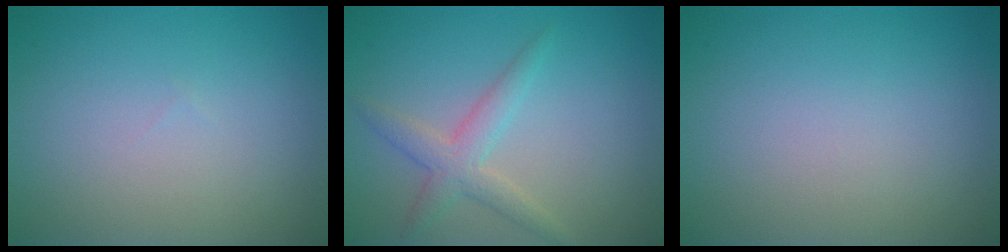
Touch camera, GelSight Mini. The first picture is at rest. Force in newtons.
{"total": 2.7, "press": 2.7, "slide": 0.0}
{"total": 0.0}